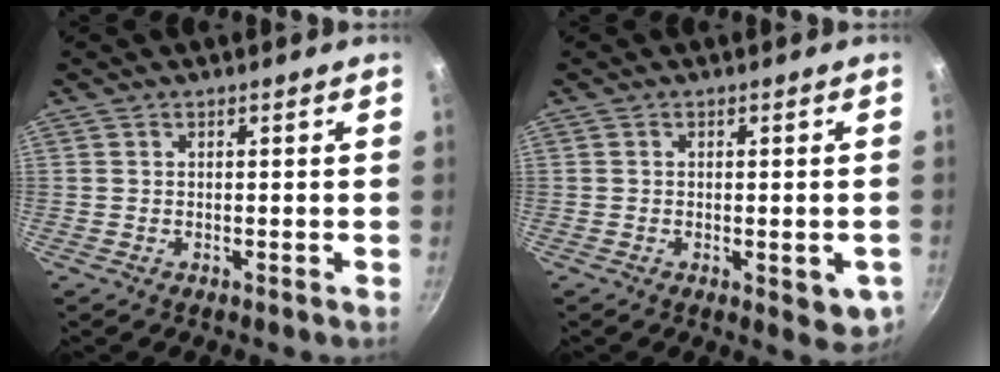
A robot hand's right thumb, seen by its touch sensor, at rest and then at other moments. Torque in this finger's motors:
{"motor_torque": [-0.43, -0.18, -0.18, 0.05, -0.03]}